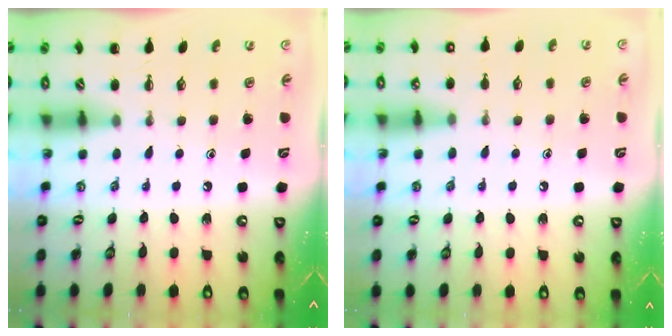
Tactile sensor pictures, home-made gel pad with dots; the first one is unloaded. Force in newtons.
{"total": 6.0, "press": 5.6, "slide": 2.1}